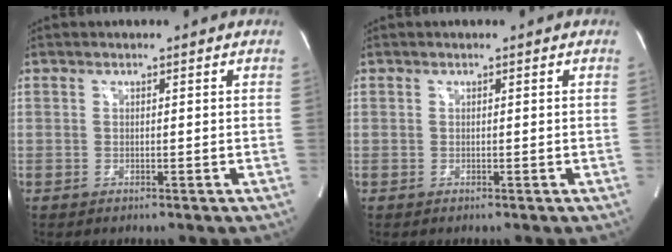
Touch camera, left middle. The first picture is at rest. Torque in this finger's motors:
{"motor_torque": [-0.02, -0.01, 0.06, 0.01]}